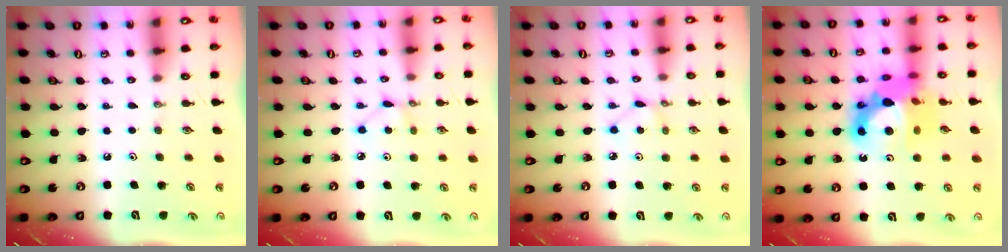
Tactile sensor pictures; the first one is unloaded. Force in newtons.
{"total": 2.4, "press": 2.4, "slide": 0.2}
{"total": 2.4, "press": 2.4, "slide": 0.2}
{"total": 16.5, "press": 16.4, "slide": 1.6}